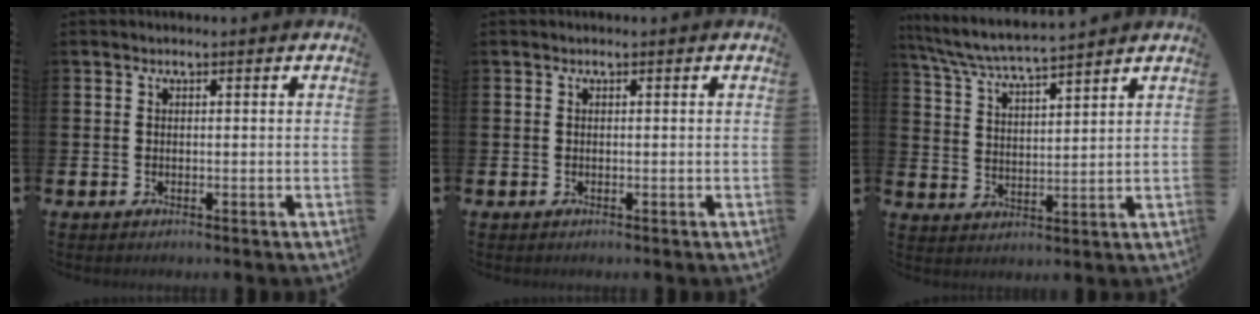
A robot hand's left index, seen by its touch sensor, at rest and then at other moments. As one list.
[{"total": 0.0}, {"total": 6.2, "force": [6.0, -0.1, 1.6], "torque": [-0.051, -0.038, 0.106]}]